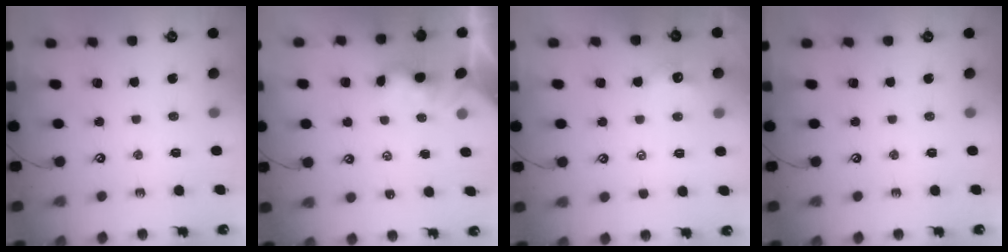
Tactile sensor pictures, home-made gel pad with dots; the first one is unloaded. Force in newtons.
{"total": 1.1, "press": 1.0, "slide": 0.4}
{"total": 1.2, "press": 1.0, "slide": 0.6}
{"total": 0.0}